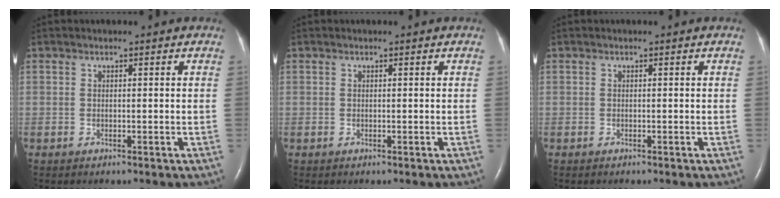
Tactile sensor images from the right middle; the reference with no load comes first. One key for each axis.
{"total": 0.0}
{"total": 0.0}